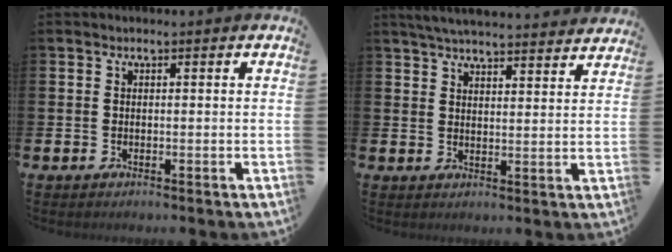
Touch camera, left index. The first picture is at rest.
{"total": 5.2, "force": [5.1, 0.2, 0.9], "torque": [-0.029, -0.026, 0.091]}